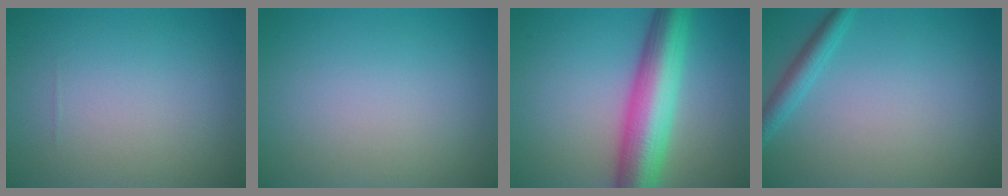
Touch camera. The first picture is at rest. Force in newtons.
{"total": 0.0}
{"total": 8.9, "press": 8.9, "slide": 0.3}
{"total": 2.1, "press": 2.1, "slide": 0.1}